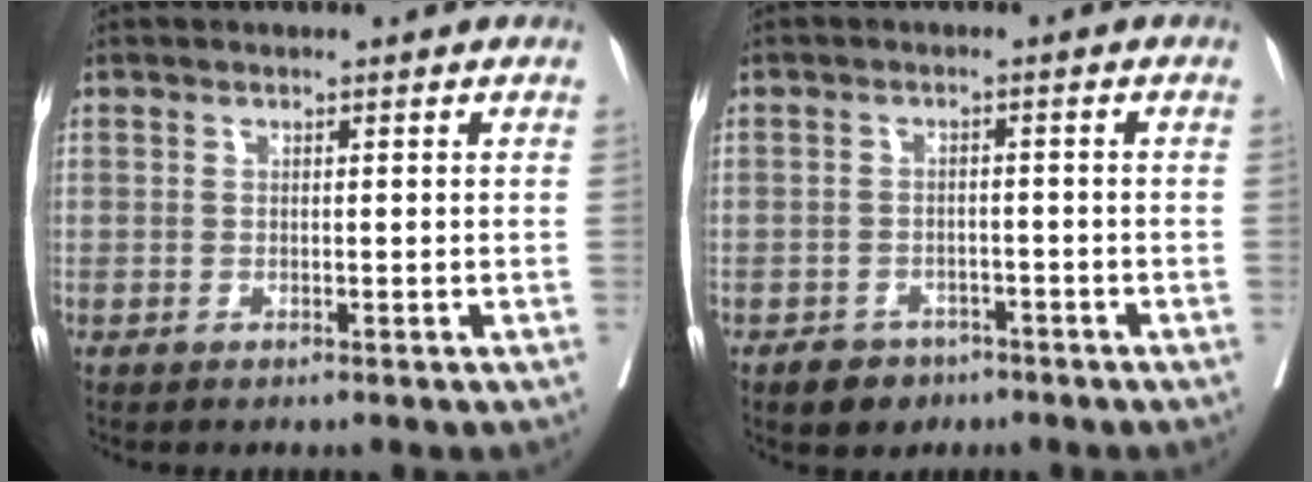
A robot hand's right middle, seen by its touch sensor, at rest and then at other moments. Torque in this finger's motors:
{"motor_torque": [0.38, -0.39, 0.03, 0.02]}